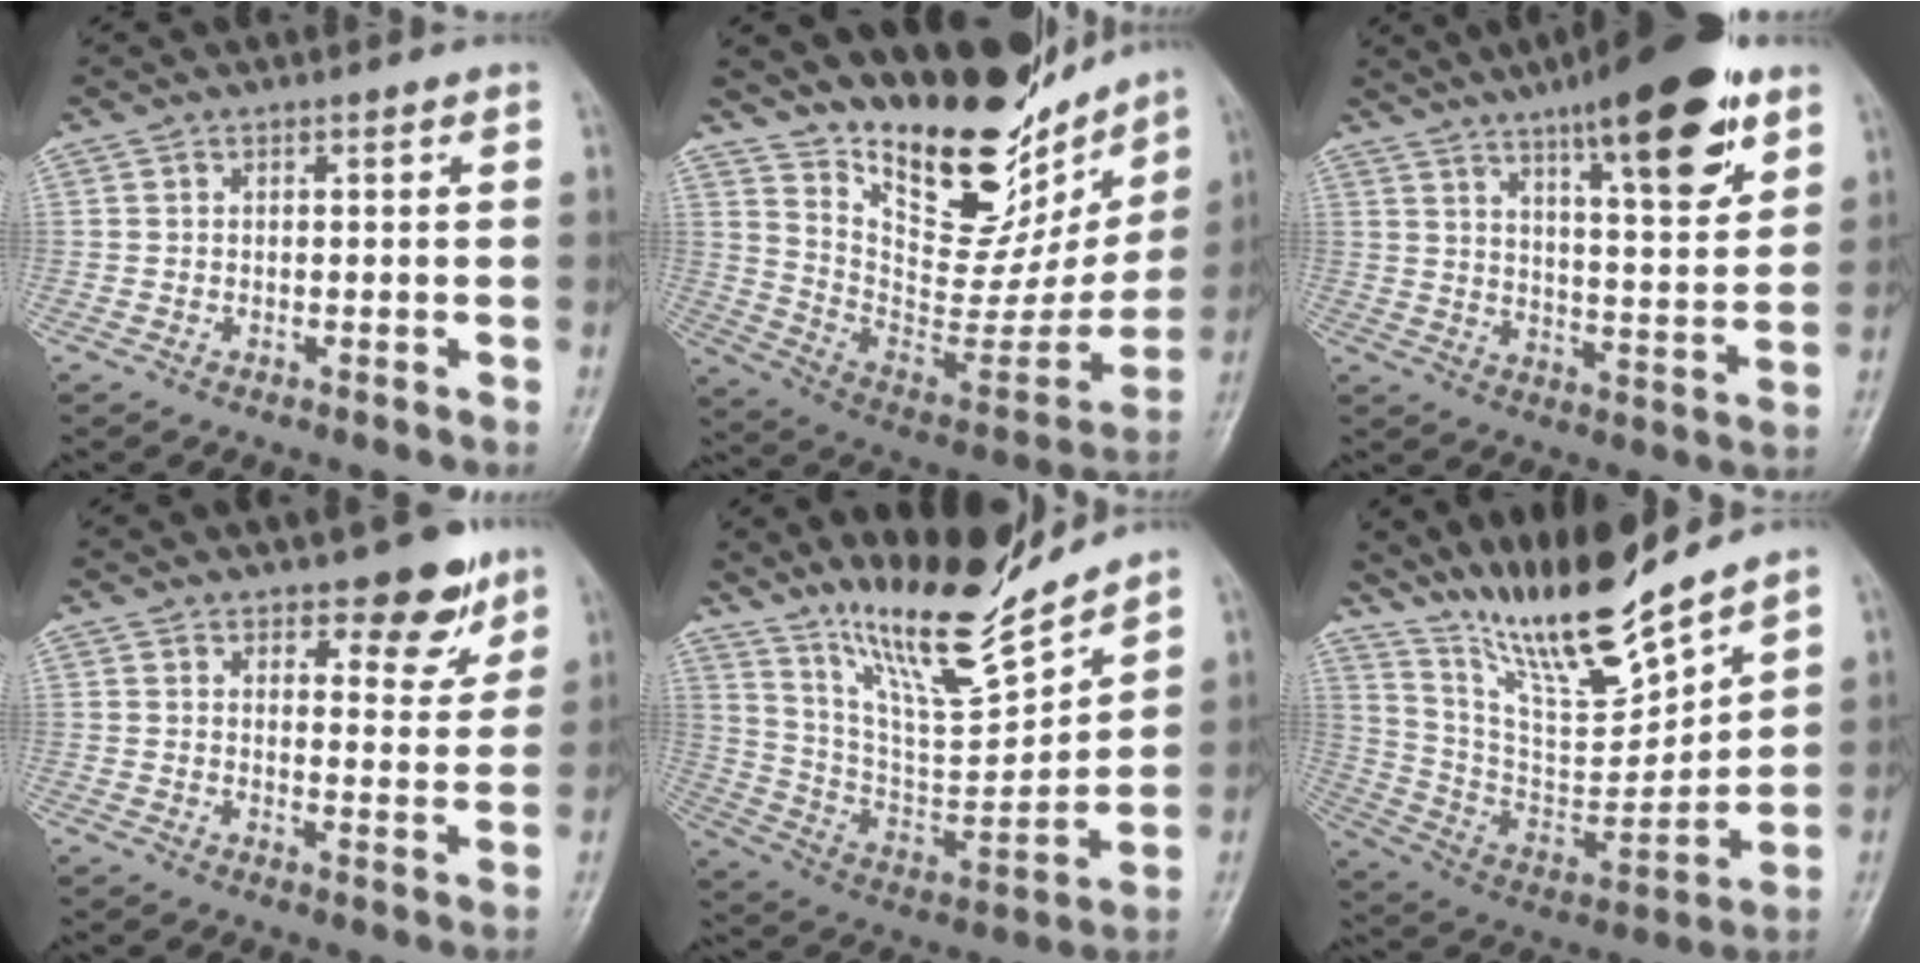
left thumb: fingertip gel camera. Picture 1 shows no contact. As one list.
[{"total": 26.9, "force": [20.3, 10.4, 14.2], "torque": [-0.173, -0.115, 0.322]}, {"total": 19.1, "force": [11.3, 4.8, 14.6], "torque": [-0.190, -0.050, 0.174]}, {"total": 8.8, "force": [6.1, 3.7, 5.1], "torque": [-0.034, -0.038, 0.083]}, {"total": 18.3, "force": [15.4, 3.2, 9.3], "torque": [-0.125, -0.099, 0.284]}, {"total": 18.2, "force": [15.5, 2.6, 9.0], "torque": [-0.131, -0.093, 0.300]}]